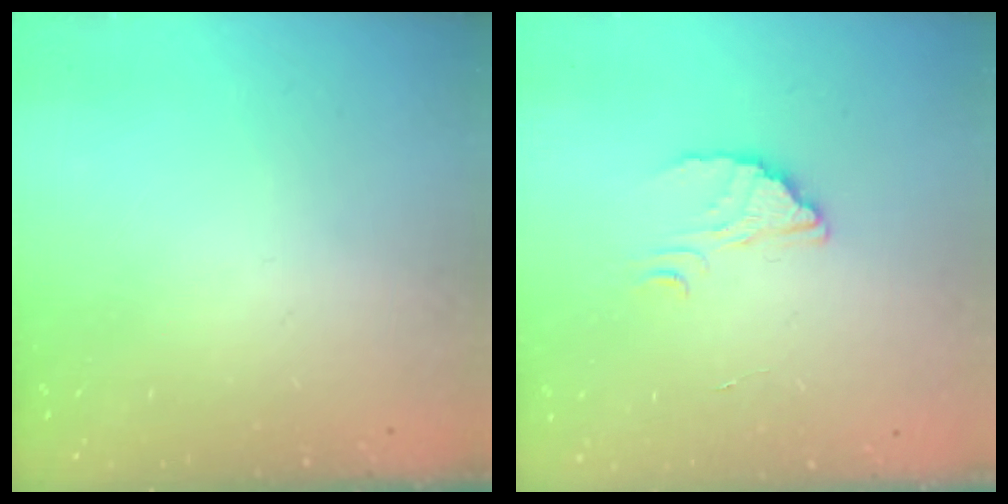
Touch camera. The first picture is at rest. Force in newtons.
{"total": 2.4, "press": 2.4, "slide": 0.1}